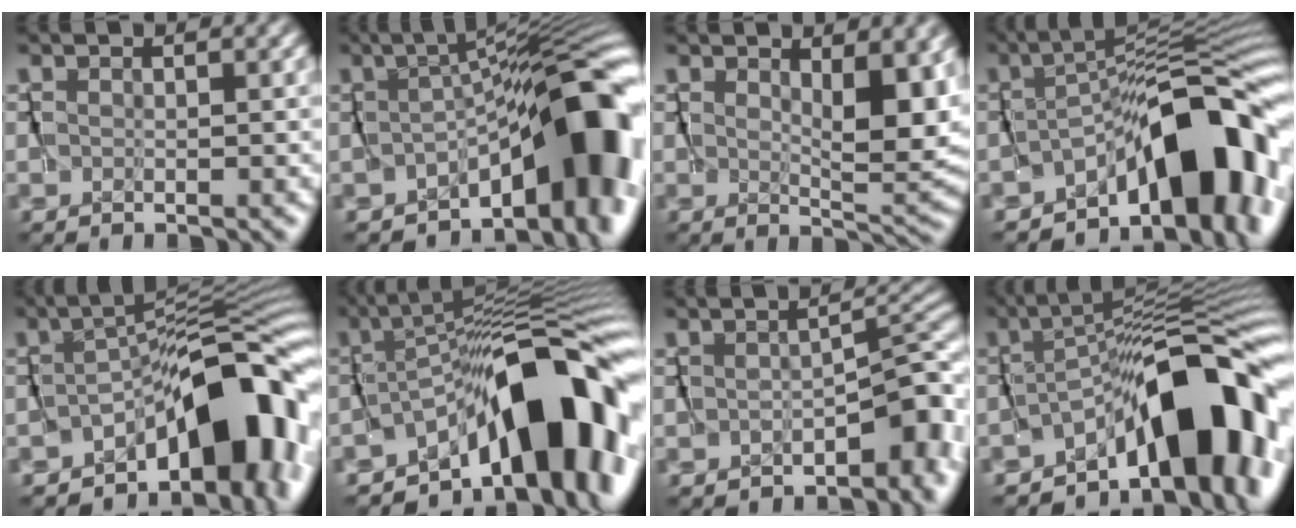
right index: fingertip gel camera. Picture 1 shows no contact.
{"total": 8.7, "force": [-3.1, 2.4, 7.8], "torque": [-0.079, -0.003, -0.040]}
{"total": 4.6, "force": [2.0, 0.5, 4.1], "torque": [-0.053, -0.016, 0.042]}
{"total": 10.1, "force": [-5.2, 3.6, 7.8], "torque": [-0.087, 0.010, -0.084]}
{"total": 10.6, "force": [-5.7, 4.3, 7.9], "torque": [-0.096, -0.001, -0.088]}
{"total": 13.7, "force": [-5.1, 5.8, 11.4], "torque": [-0.143, 0.001, -0.071]}
{"total": 4.2, "force": [-2.9, 1.7, 2.5], "torque": [-0.018, 0.007, -0.048]}
{"total": 11.5, "force": [-5.3, 4.2, 9.3], "torque": [-0.111, 0.008, -0.079]}